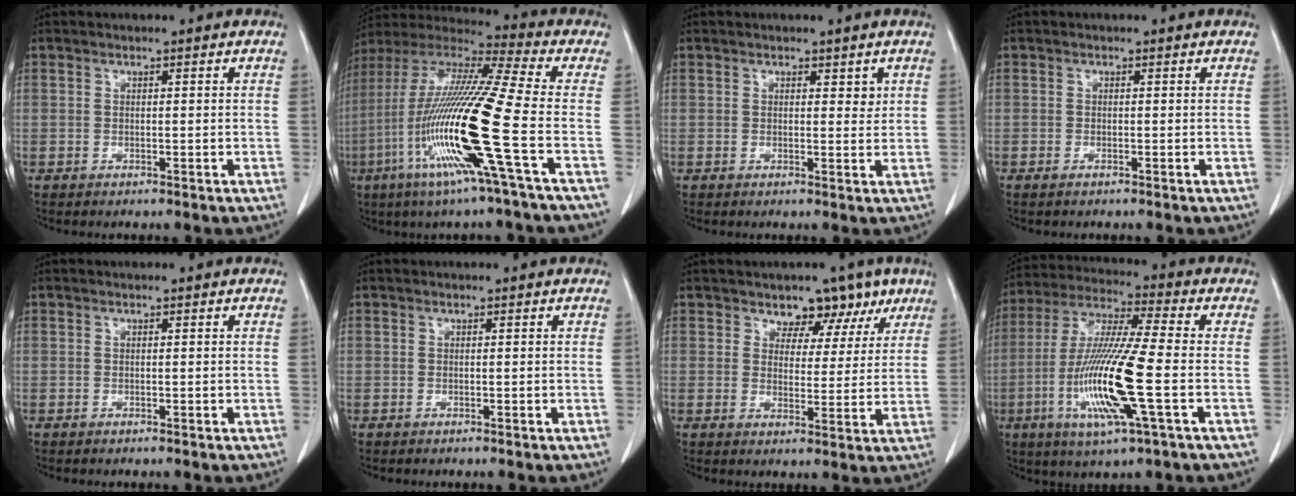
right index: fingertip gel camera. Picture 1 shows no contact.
{"total": 21.0, "force": [-6.2, -0.8, 20.0], "torque": [-0.427, -0.030, -0.136]}
{"total": 1.8, "force": [1.0, 1.1, 0.9], "torque": [-0.006, -0.007, 0.014]}
{"total": 0.5, "force": [-0.4, 0.1, 0.3], "torque": [-0.002, 0.000, -0.006]}
{"total": 0.0}
{"total": 0.0}
{"total": 7.0, "force": [4.9, 4.7, 1.8], "torque": [0.000, 0.002, 0.058]}
{"total": 16.2, "force": [-4.0, 0.5, 15.7], "torque": [-0.324, -0.018, -0.080]}